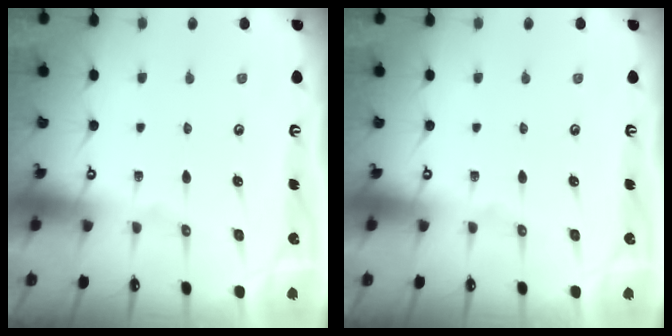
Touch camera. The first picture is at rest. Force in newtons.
{"total": 0.0}